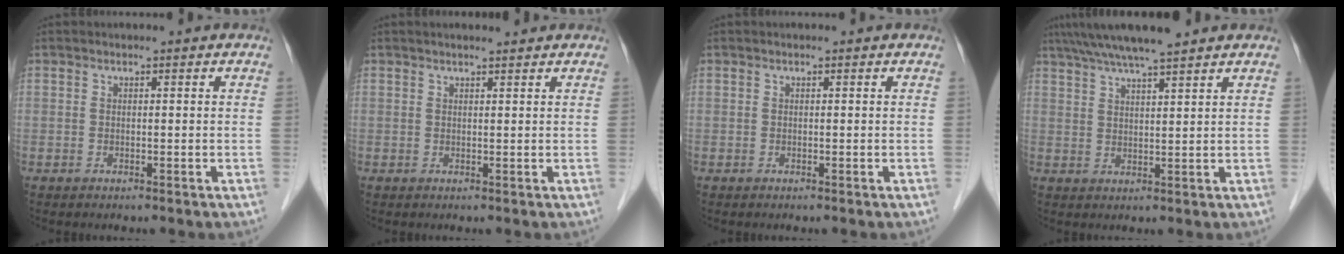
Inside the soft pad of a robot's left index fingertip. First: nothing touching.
{"total": 2.1, "force": [1.9, 0.2, 0.9], "torque": [-0.010, 0.010, 0.025]}
{"total": 0.0}
{"total": 8.3, "force": [6.9, -0.1, 4.5], "torque": [-0.074, 0.025, 0.110]}